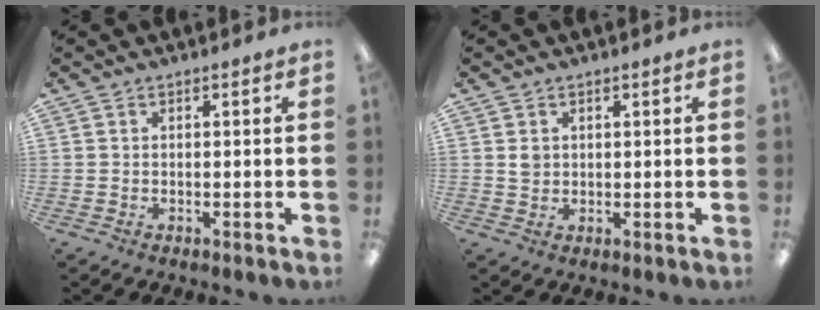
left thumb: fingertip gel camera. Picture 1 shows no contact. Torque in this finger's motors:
{"motor_torque": [0.24, 0.22, 0.18, 0.04, -0.03]}